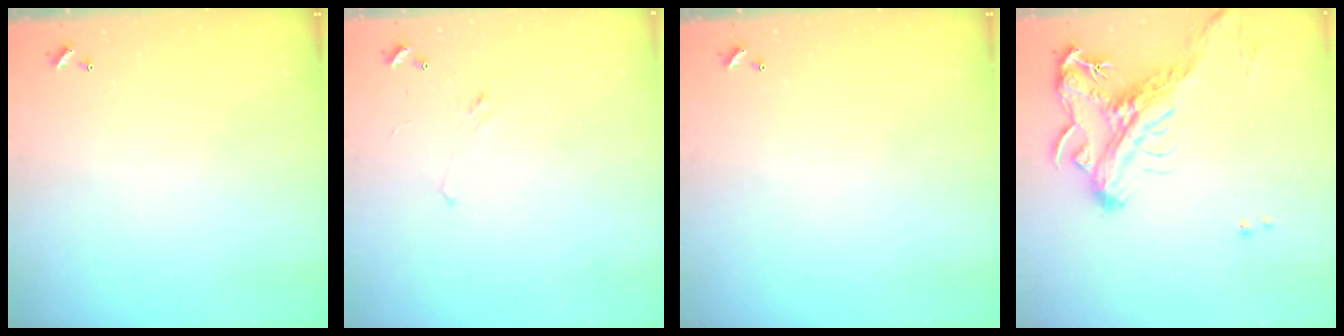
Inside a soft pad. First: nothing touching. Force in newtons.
{"total": 1.2, "press": 0.8, "slide": 0.9}
{"total": 0.0}
{"total": 4.7, "press": 4.5, "slide": 1.3}